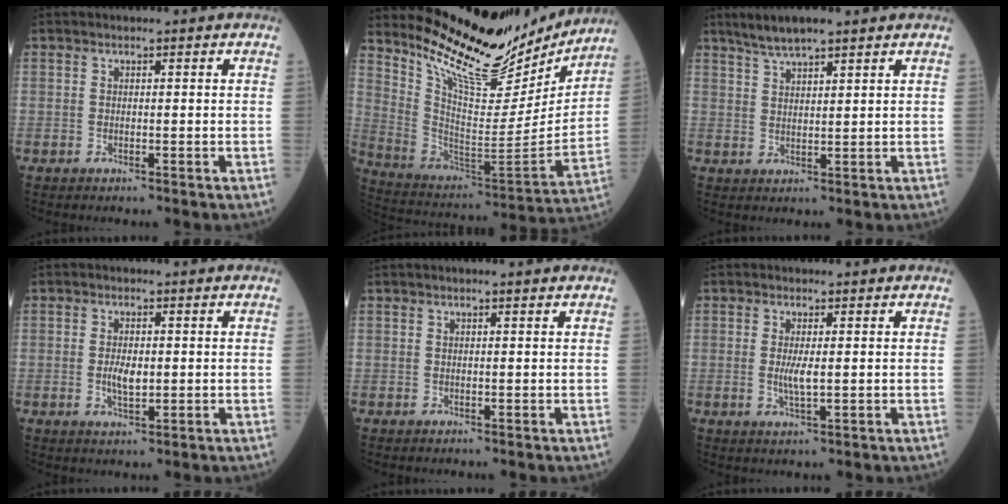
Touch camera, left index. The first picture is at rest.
{"total": 20.4, "force": [18.2, 5.2, 7.6], "torque": [-0.133, -0.042, 0.285]}
{"total": 5.5, "force": [4.4, 0.6, 3.3], "torque": [-0.070, 0.017, 0.083]}
{"total": 3.2, "force": [-0.2, 1.4, 2.9], "torque": [-0.060, -0.002, -0.001]}
{"total": 1.1, "force": [0.9, -0.1, 0.6], "torque": [-0.012, 0.008, 0.016]}
{"total": 2.6, "force": [0.1, 0.5, 2.6], "torque": [-0.057, -0.005, 0.004]}